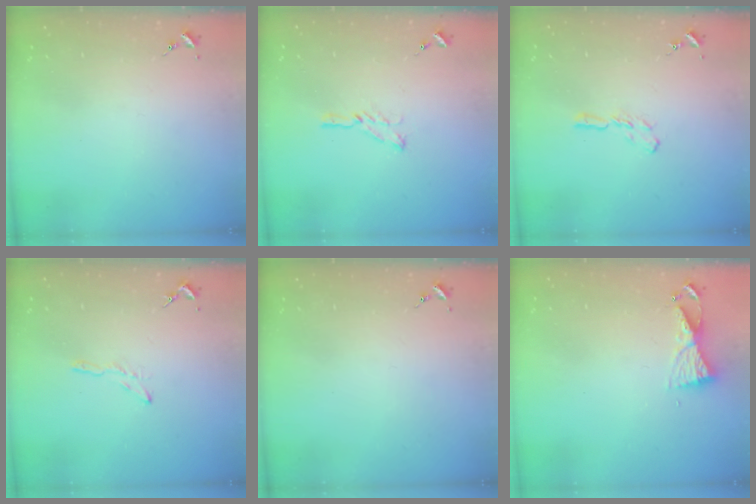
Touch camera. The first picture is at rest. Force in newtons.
{"total": 6.4, "press": 6.3, "slide": 0.6}
{"total": 5.6, "press": 5.5, "slide": 0.4}
{"total": 3.2, "press": 3.2, "slide": 0.3}
{"total": 0.0}
{"total": 5.4, "press": 5.4, "slide": 0.5}